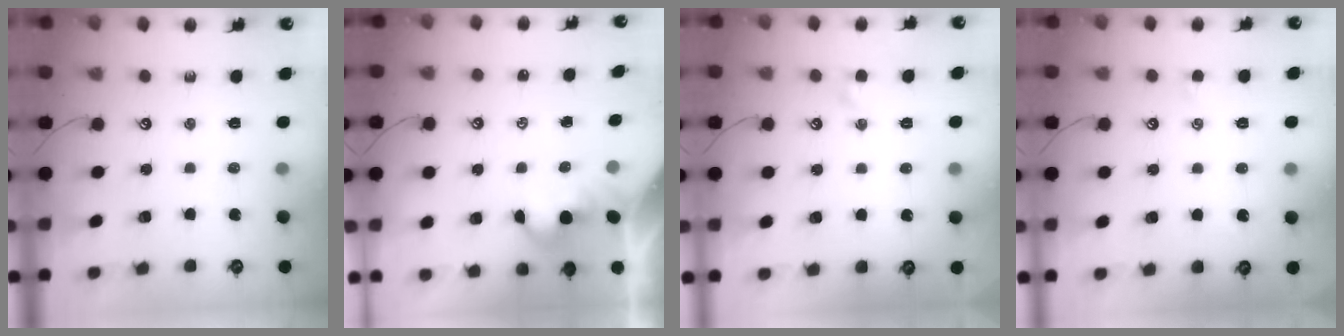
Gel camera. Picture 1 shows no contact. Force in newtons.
{"total": 2.1, "press": 2.1, "slide": 0.3}
{"total": 0.9, "press": 0.7, "slide": 0.6}
{"total": 1.8, "press": 1.7, "slide": 0.3}